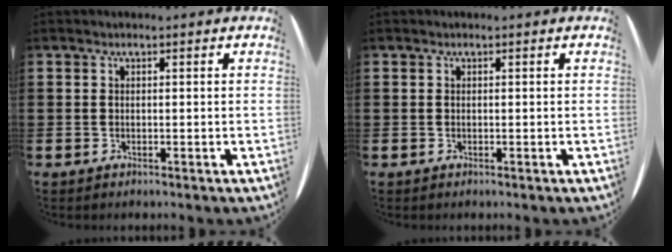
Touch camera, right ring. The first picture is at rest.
{"total": 0.0}